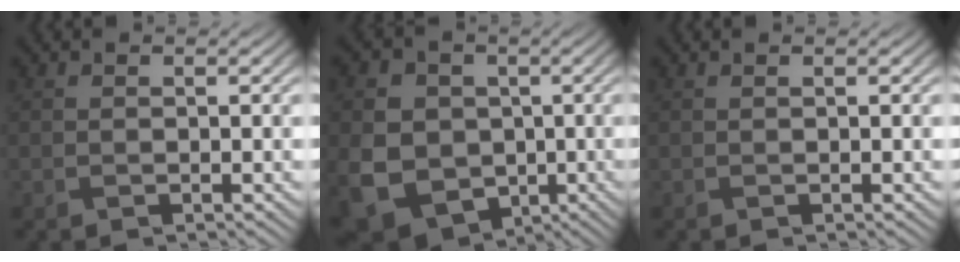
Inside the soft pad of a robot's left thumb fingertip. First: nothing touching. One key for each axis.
{"total": 12.0, "fx": -1.6, "fy": 10.3, "fz": 5.9, "tx": -0.157, "ty": -0.026, "tz": -0.041}
{"total": 0.0}